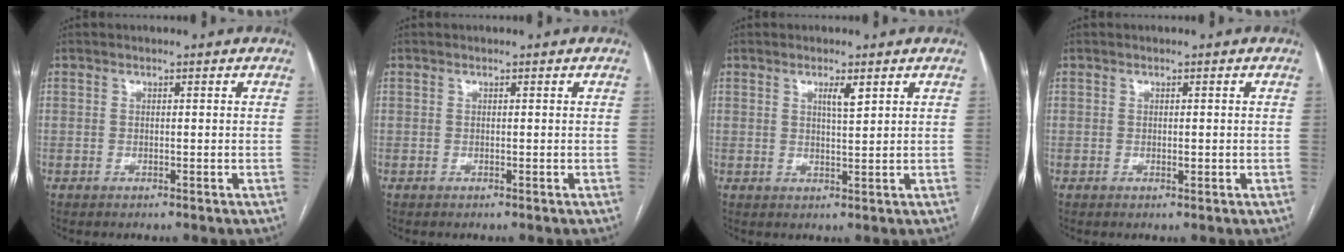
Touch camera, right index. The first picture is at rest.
{"total": 0.0}
{"total": 2.4, "force": [1.3, 0.2, 2.0], "torque": [-0.038, -0.002, 0.024]}
{"total": 0.8, "force": [-0.1, 0.3, 0.7], "torque": [-0.012, -0.001, 0.001]}